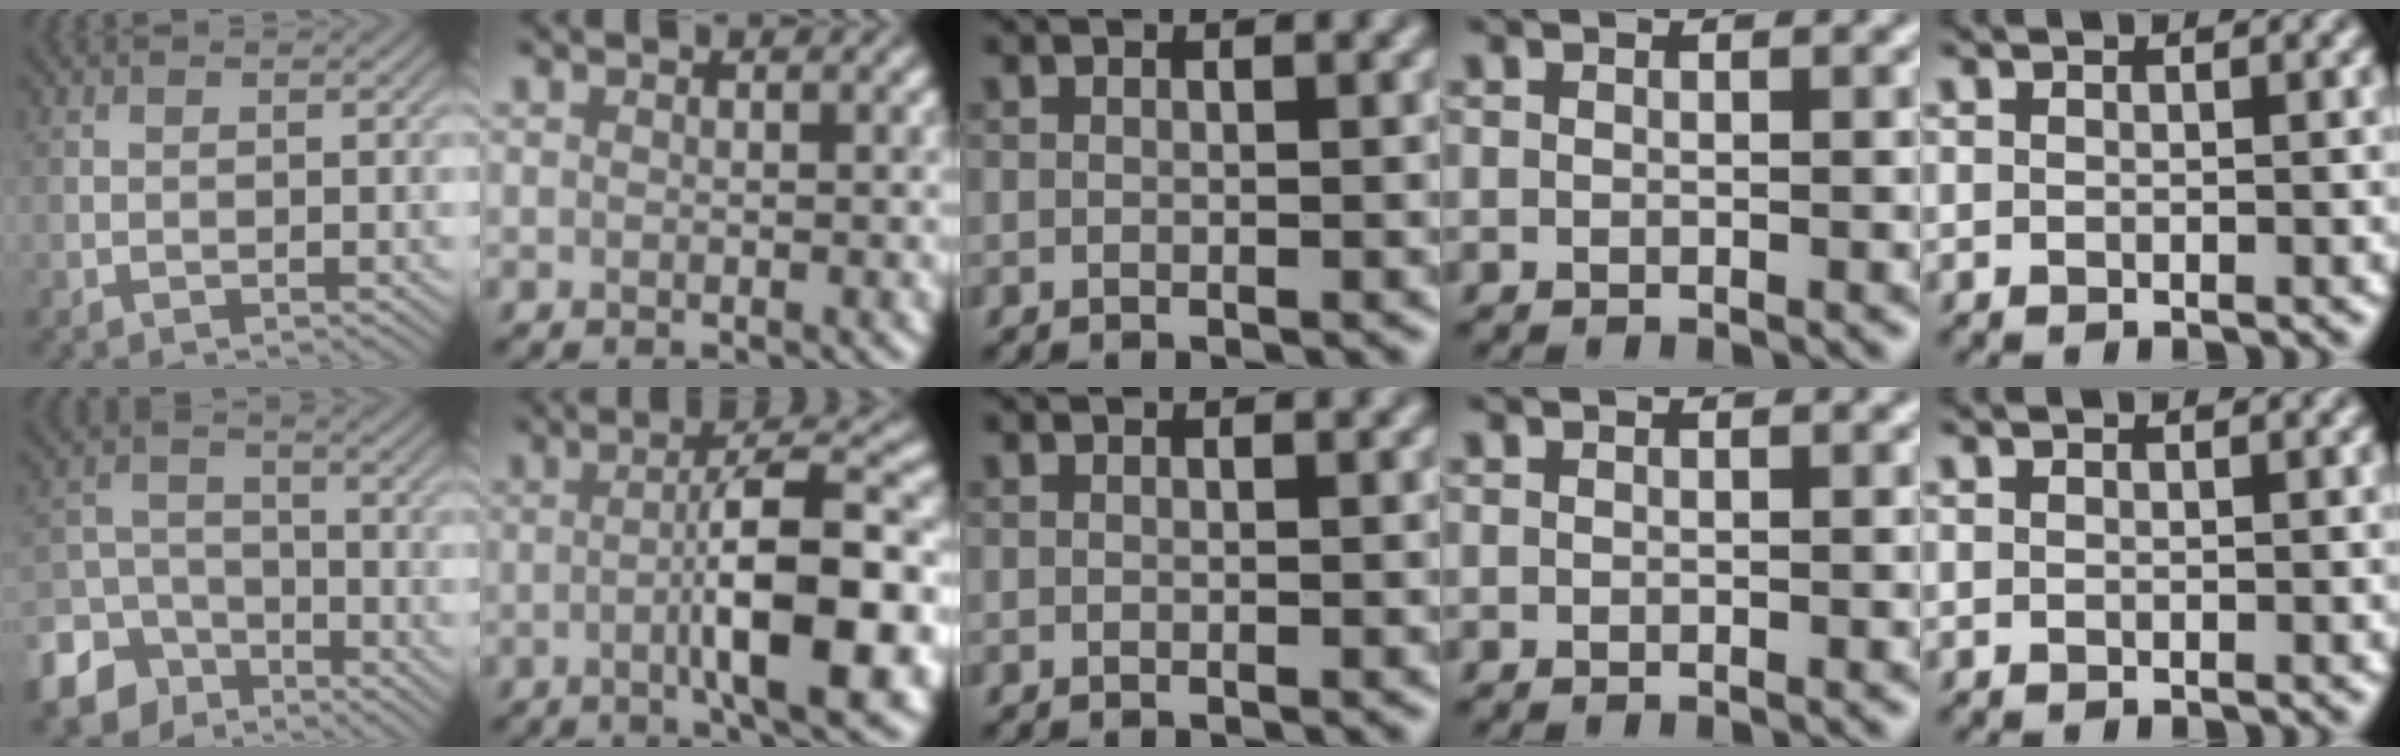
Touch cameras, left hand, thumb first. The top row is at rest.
{"thumb": {"total": 9.7, "force": [-6.2, 6.6, 3.4], "torque": [-0.084, -0.019, -0.122]}, "index": {"total": 9.4, "force": [-1.8, 1.9, 9.0], "torque": [-0.122, 0.013, -0.035]}}